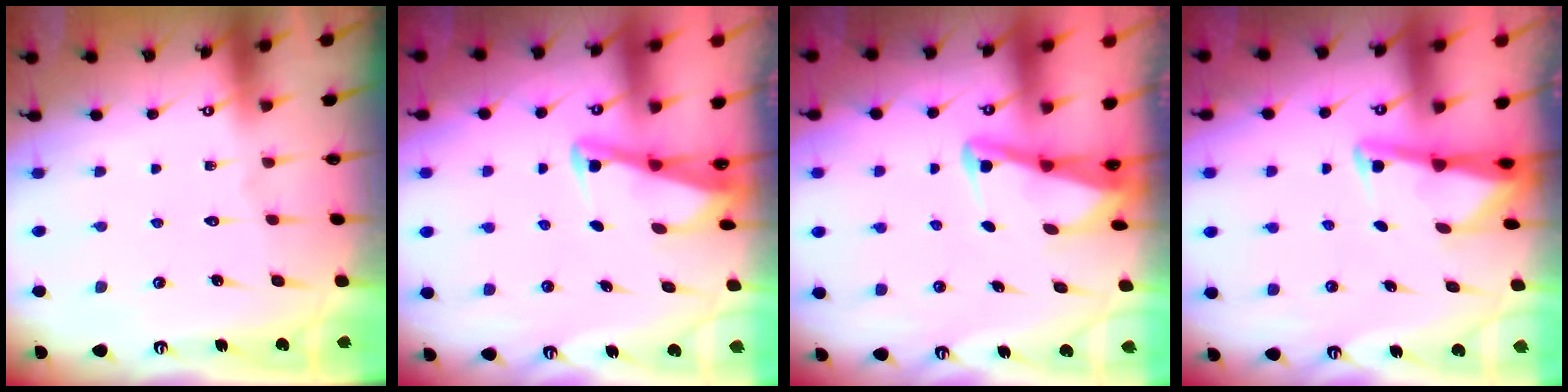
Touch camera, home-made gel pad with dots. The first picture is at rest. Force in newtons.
{"total": 2.7, "press": 2.7, "slide": 0.3}
{"total": 3.0, "press": 3.0, "slide": 0.3}
{"total": 4.0, "press": 3.9, "slide": 0.6}